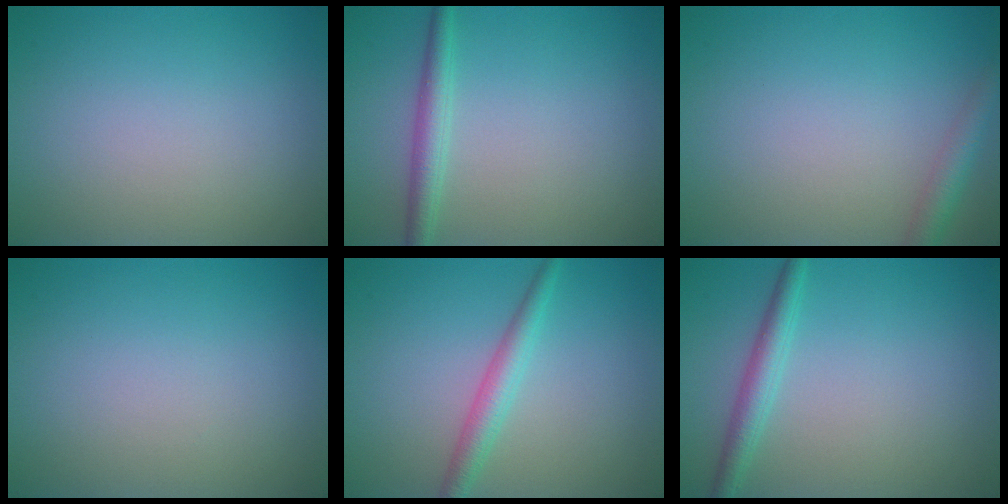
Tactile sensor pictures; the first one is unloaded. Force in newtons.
{"total": 2.3, "press": 2.3, "slide": 0.0}
{"total": 2.3, "press": 2.3, "slide": 0.1}
{"total": 0.0}
{"total": 2.5, "press": 2.5, "slide": 0.1}
{"total": 2.4, "press": 2.4, "slide": 0.1}